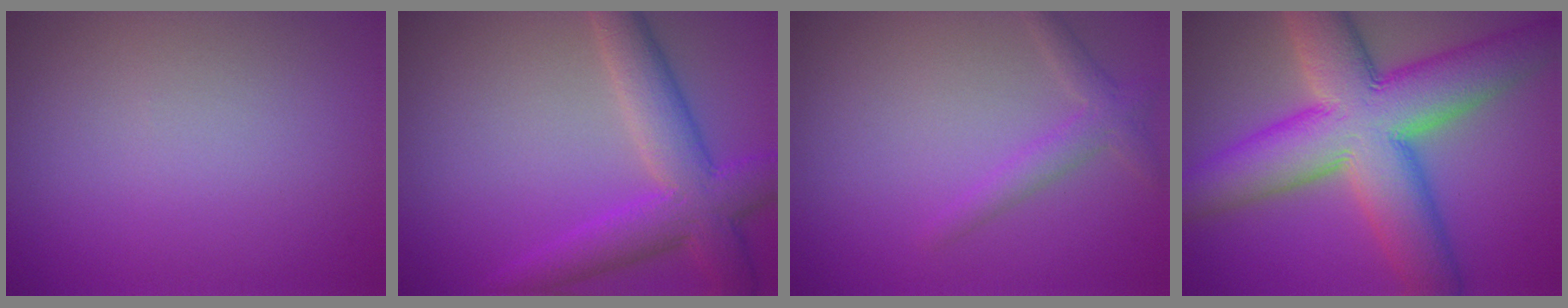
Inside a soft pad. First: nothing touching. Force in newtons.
{"total": 5.4, "press": 5.4, "slide": 0.4}
{"total": 2.1, "press": 2.1, "slide": 0.1}
{"total": 13.3, "press": 13.2, "slide": 0.6}